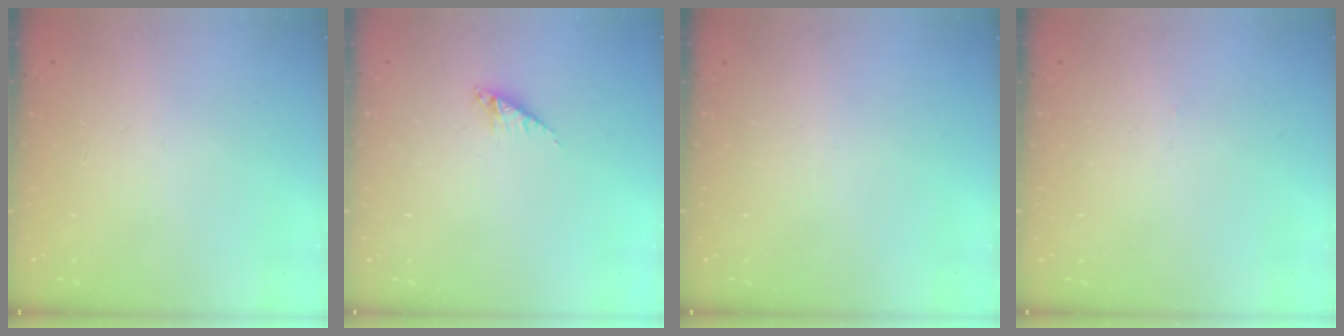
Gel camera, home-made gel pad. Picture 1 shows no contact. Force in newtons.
{"total": 4.2, "press": 4.2, "slide": 0.5}
{"total": 0.0}
{"total": 0.0}